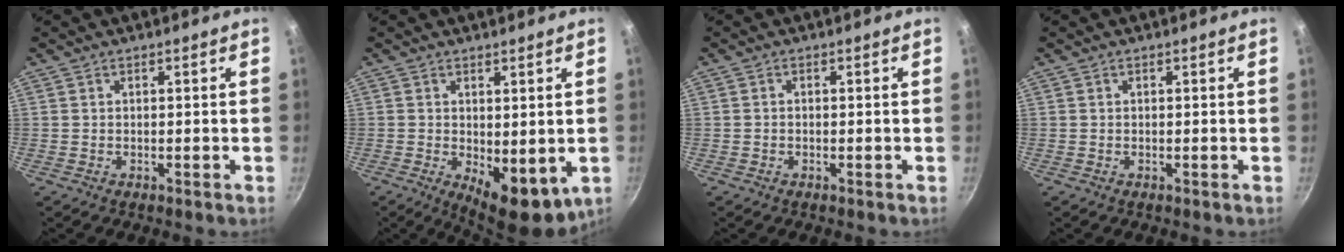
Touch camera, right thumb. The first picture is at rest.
{"total": 9.3, "force": [-1.0, 4.5, 8.1], "torque": [-0.091, -0.011, 0.000]}
{"total": 0.5, "force": [-0.2, 0.4, 0.3], "torque": [-0.008, 0.004, -0.004]}
{"total": 0.0}